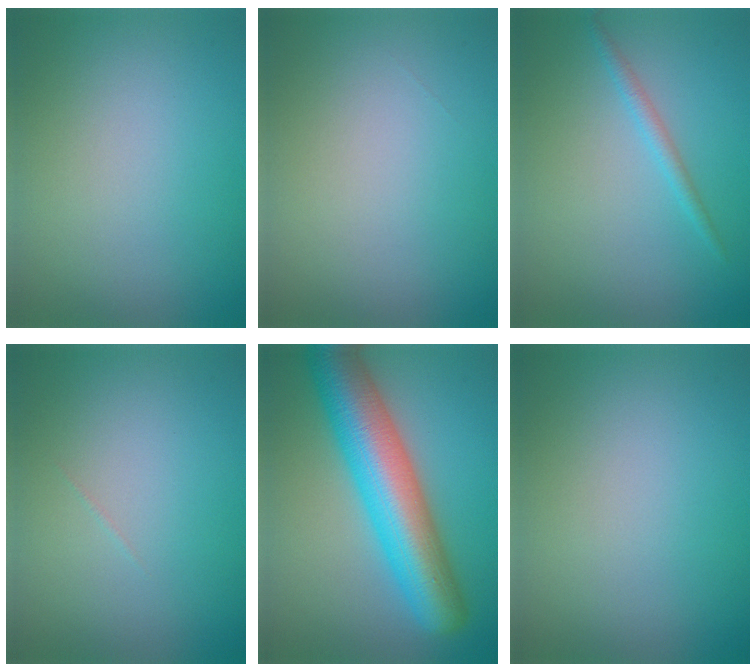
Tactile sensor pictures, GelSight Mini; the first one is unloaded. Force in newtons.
{"total": 0.0}
{"total": 1.4, "press": 1.4, "slide": 0.1}
{"total": 0.0}
{"total": 10.1, "press": 10.0, "slide": 0.2}
{"total": 0.0}